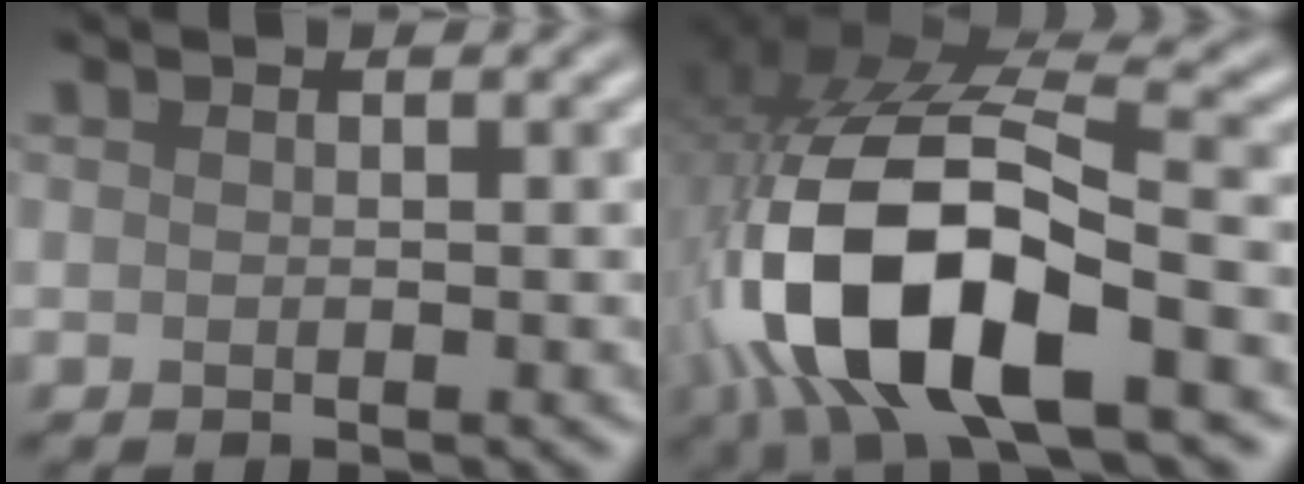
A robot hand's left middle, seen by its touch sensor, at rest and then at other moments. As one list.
[{"total": 14.4, "force": [-4.3, 6.5, 12.1], "torque": [-0.257, -0.010, -0.073]}]